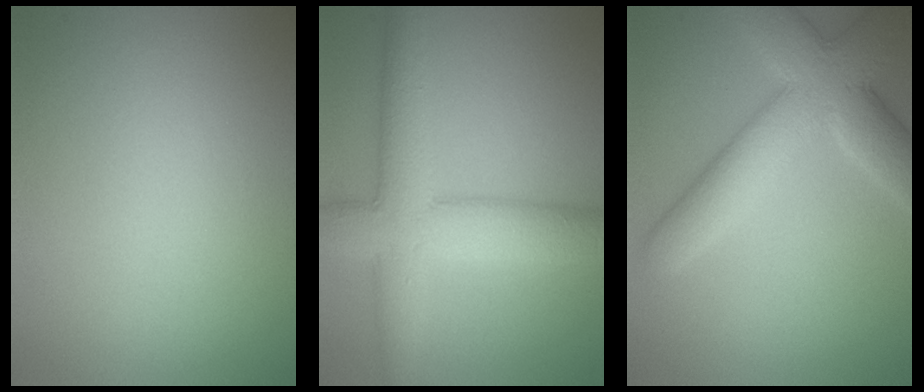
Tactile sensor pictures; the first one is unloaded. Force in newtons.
{"total": 7.4, "press": 7.4, "slide": 0.0}
{"total": 8.0, "press": 8.0, "slide": 0.5}